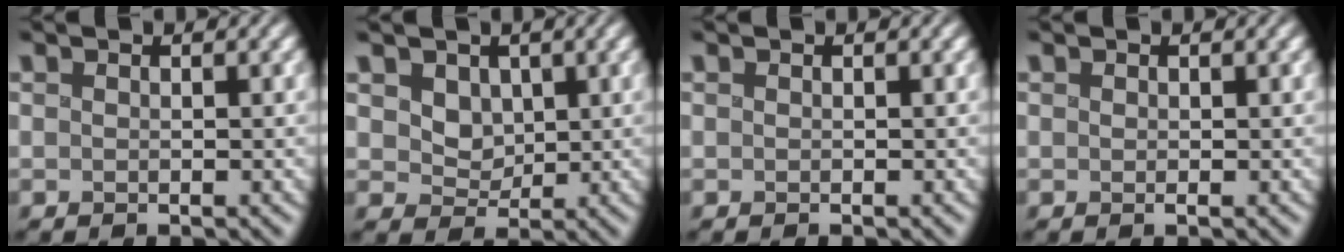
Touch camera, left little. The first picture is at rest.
{"total": 2.5, "force": [0.6, 2.1, 1.2], "torque": [-0.032, -0.017, 0.015]}
{"total": 0.0}
{"total": 0.0}